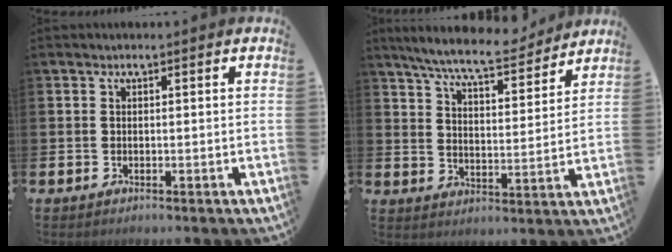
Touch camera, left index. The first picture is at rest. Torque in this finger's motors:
{"motor_torque": [1.12, -1.02, 0.38, 0.21]}